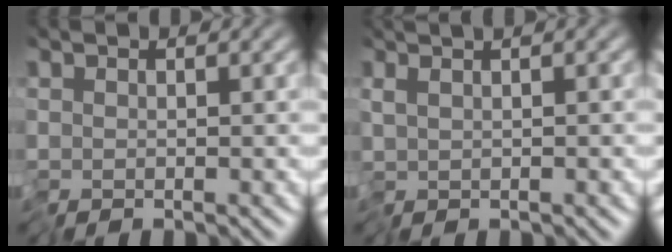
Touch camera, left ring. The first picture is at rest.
{"total": 1.9, "force": [0.7, 0.1, 1.8], "torque": [-0.032, 0.007, 0.014]}